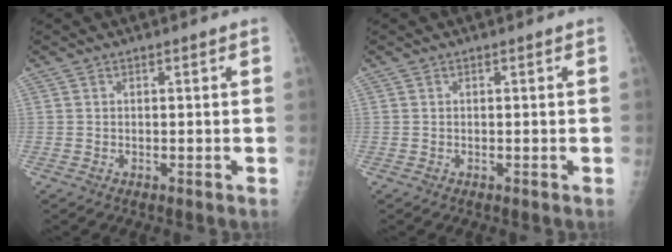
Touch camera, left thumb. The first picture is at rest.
{"total": 0.0}